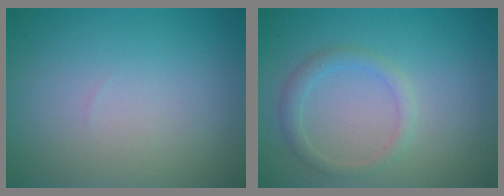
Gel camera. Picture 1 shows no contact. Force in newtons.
{"total": 1.8, "press": 1.8, "slide": 0.2}